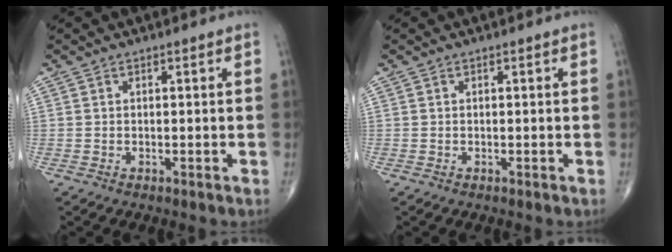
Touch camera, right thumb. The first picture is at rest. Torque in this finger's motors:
{"motor_torque": [-0.01, 0.01, -0.03, 0.06, 0.00]}